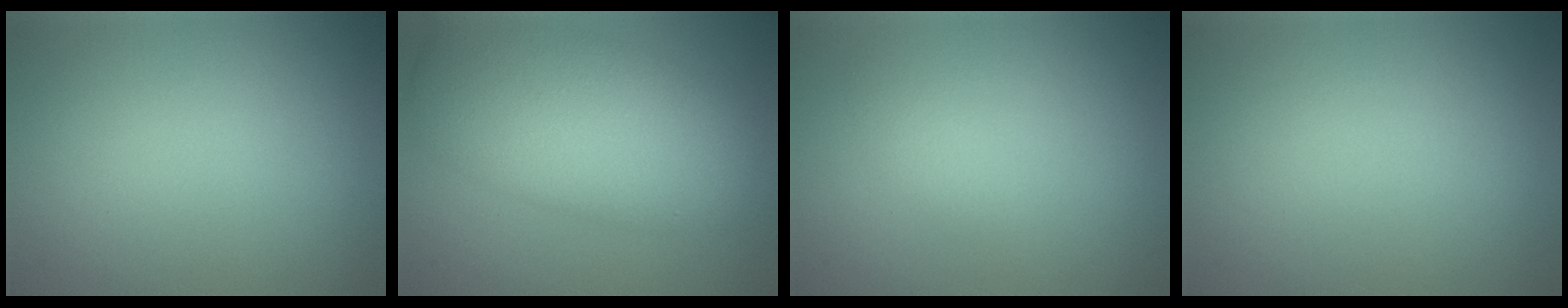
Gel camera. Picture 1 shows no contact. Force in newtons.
{"total": 9.6, "press": 9.6, "slide": 0.3}
{"total": 1.1, "press": 1.1, "slide": 0.0}
{"total": 0.0}